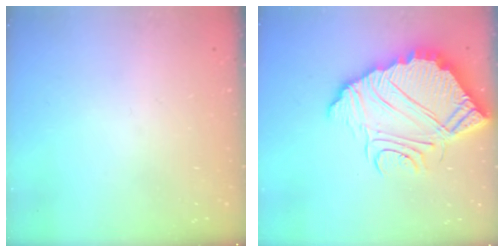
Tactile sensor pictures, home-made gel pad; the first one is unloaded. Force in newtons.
{"total": 15.5, "press": 15.4, "slide": 1.1}